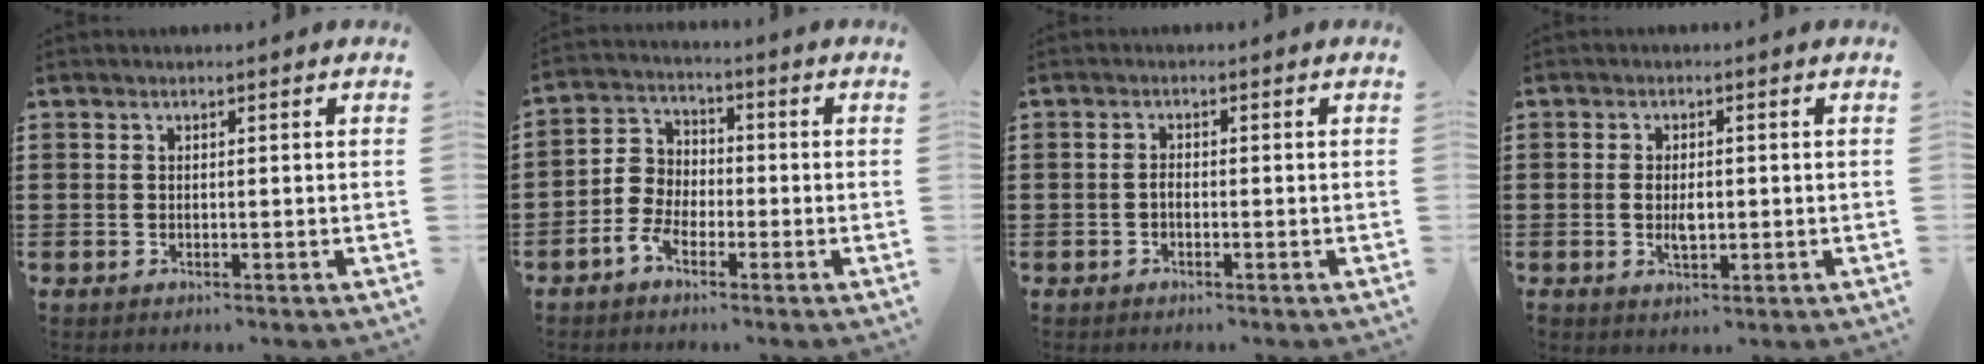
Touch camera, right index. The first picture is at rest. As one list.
[{"total": 4.6, "force": [-2.4, 3.5, 1.9], "torque": [-0.063, 0.009, -0.053]}, {"total": 1.0, "force": [-0.5, 0.4, 0.7], "torque": [-0.016, -0.002, -0.010]}, {"total": 2.8, "force": [-0.2, 1.4, 2.4], "torque": [-0.047, 0.002, -0.004]}]